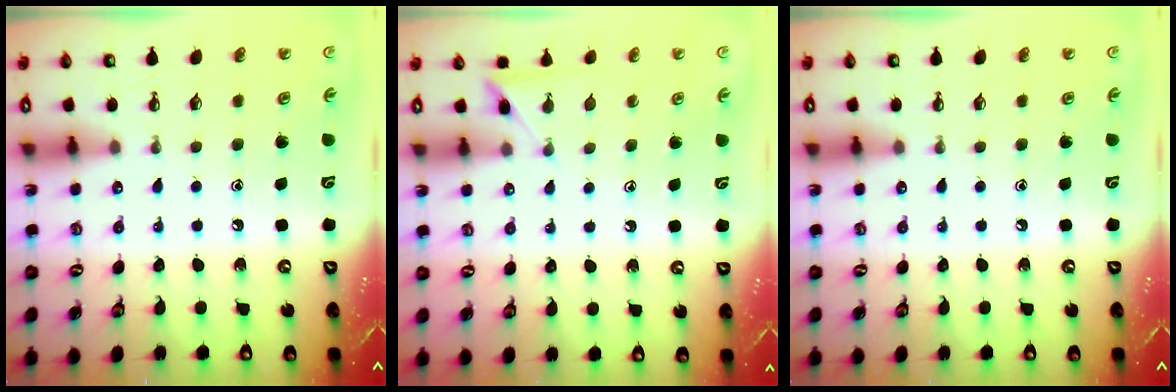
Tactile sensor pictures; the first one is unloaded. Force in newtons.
{"total": 3.6, "press": 3.6, "slide": 0.4}
{"total": 0.0}